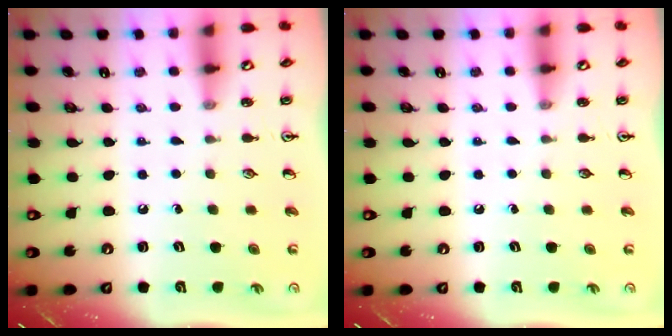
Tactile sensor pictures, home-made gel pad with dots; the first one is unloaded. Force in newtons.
{"total": 0.0}